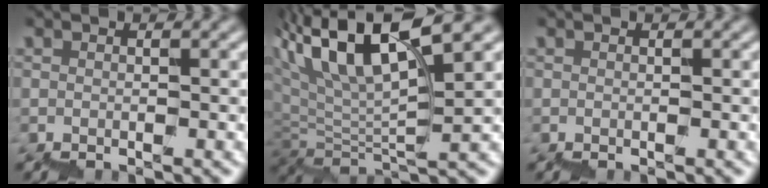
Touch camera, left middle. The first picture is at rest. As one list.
[{"total": 8.7, "force": [6.3, 1.4, 5.8], "torque": [-0.107, 0.027, 0.124]}, {"total": 0.0}]